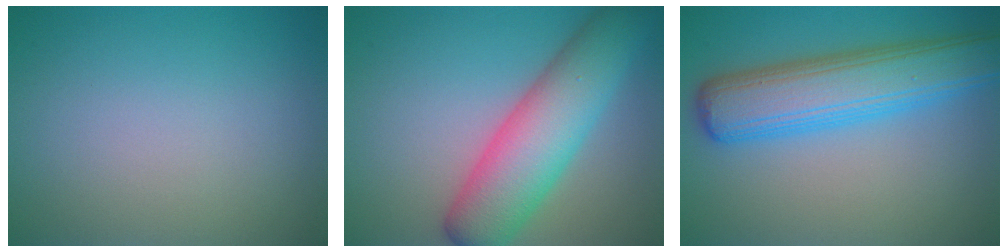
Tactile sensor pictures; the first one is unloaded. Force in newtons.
{"total": 8.3, "press": 8.3, "slide": 0.0}
{"total": 7.8, "press": 7.8, "slide": 0.2}